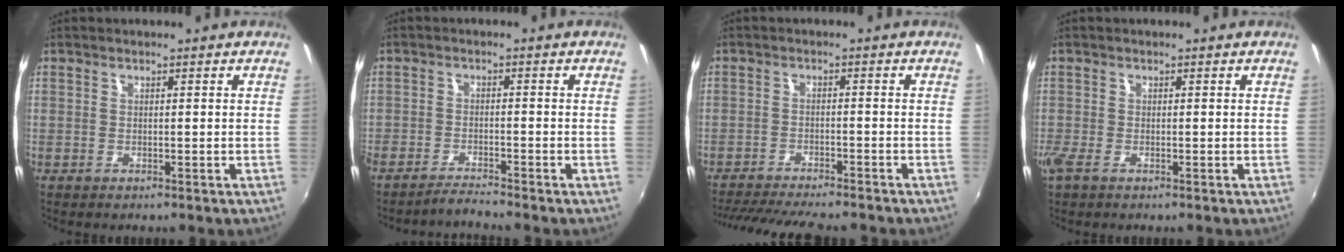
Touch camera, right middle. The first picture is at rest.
{"total": 3.0, "force": [-2.9, -0.5, 0.5], "torque": [-0.025, -0.005, -0.060]}
{"total": 13.5, "force": [-12.0, 1.8, 5.9], "torque": [-0.128, -0.023, -0.185]}
{"total": 2.1, "force": [-1.2, 0.6, 1.7], "torque": [-0.037, -0.010, -0.022]}